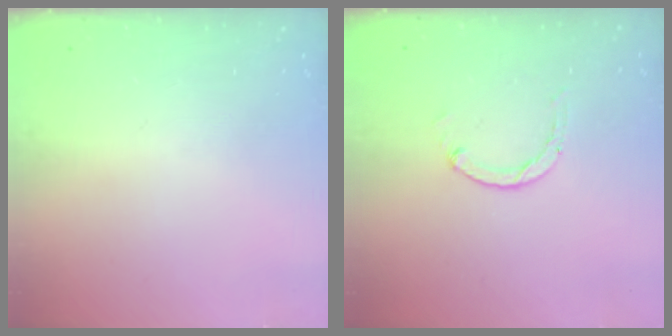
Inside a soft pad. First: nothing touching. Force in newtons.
{"total": 0.0}